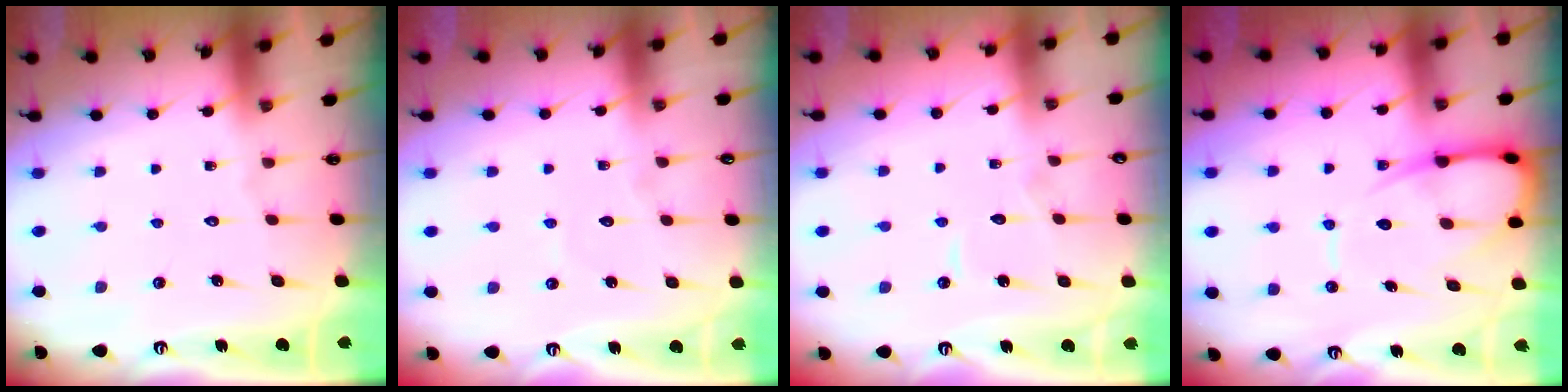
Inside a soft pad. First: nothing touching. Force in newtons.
{"total": 2.6, "press": 2.6, "slide": 0.1}
{"total": 3.4, "press": 3.4, "slide": 0.2}
{"total": 10.5, "press": 10.4, "slide": 1.4}